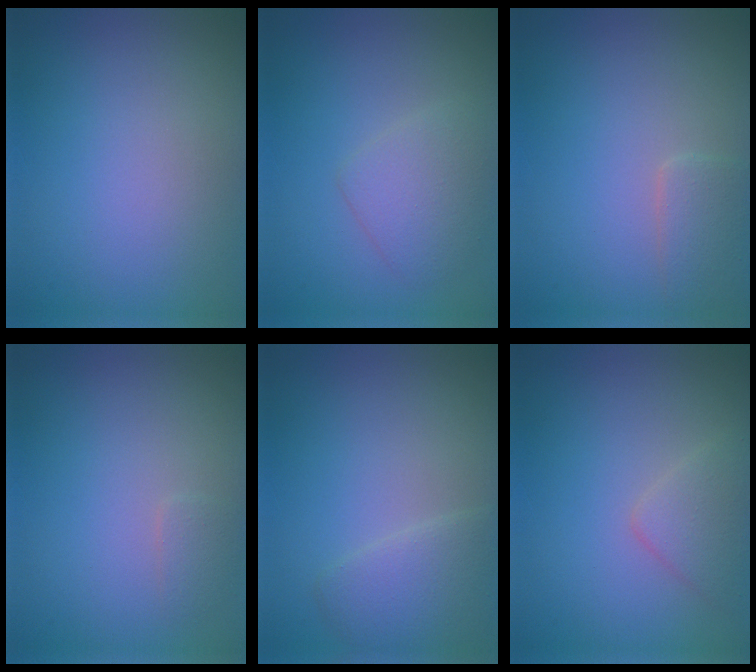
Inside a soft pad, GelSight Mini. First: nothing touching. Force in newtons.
{"total": 2.6, "press": 2.6, "slide": 0.0}
{"total": 2.1, "press": 2.1, "slide": 0.1}
{"total": 0.9, "press": 0.9, "slide": 0.1}
{"total": 2.8, "press": 2.8, "slide": 0.2}
{"total": 2.1, "press": 2.1, "slide": 0.2}